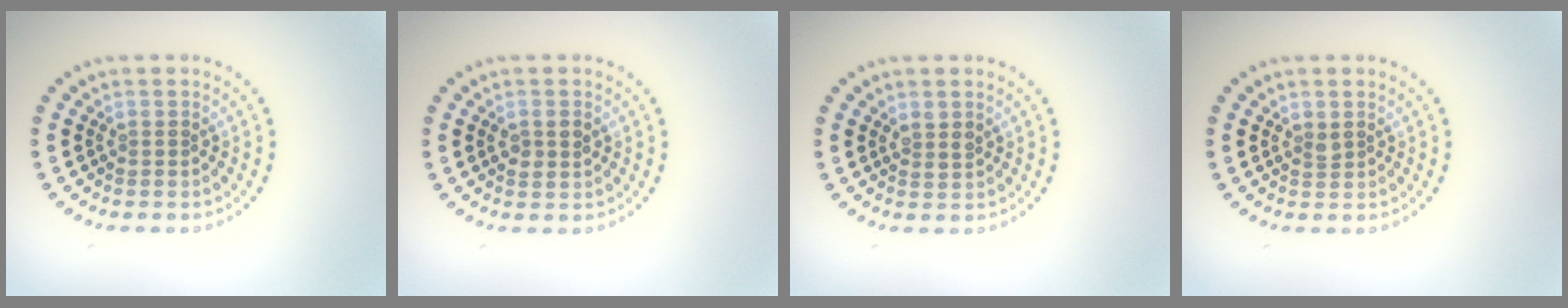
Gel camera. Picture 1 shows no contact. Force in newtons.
{"total": 1.5, "press": 1.5, "slide": 0.1}
{"total": 1.1, "press": 1.0, "slide": 0.5}
{"total": 0.7, "press": 0.6, "slide": 0.5}